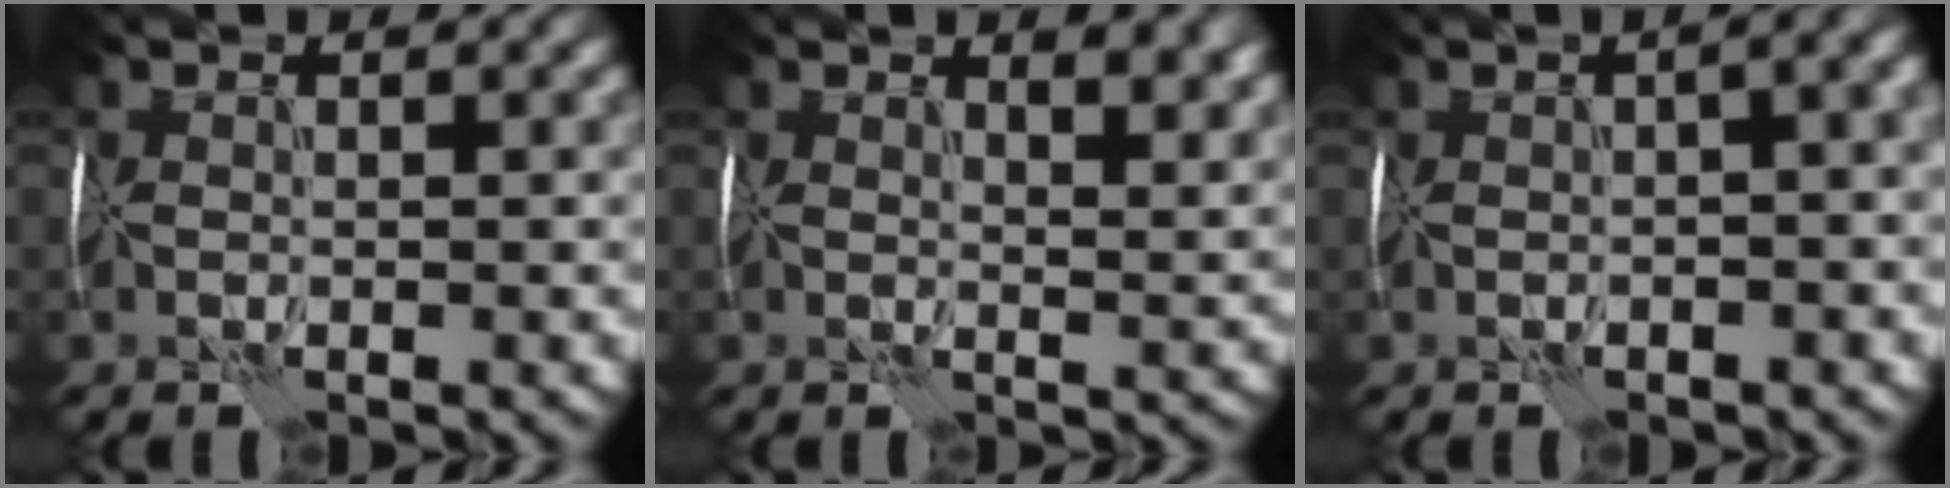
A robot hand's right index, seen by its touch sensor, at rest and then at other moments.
{"total": 5.7, "force": [3.2, 2.4, 4.1], "torque": [-0.034, 0.007, 0.042]}
{"total": 8.4, "force": [1.2, 4.0, 7.3], "torque": [-0.062, 0.035, -0.001]}